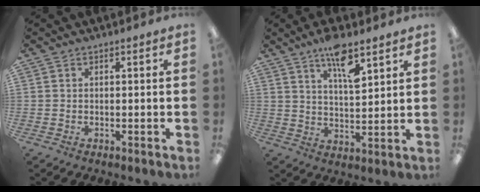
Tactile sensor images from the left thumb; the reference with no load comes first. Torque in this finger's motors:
{"motor_torque": [1.27, 1.11, 0.90, -0.58, 0.06]}